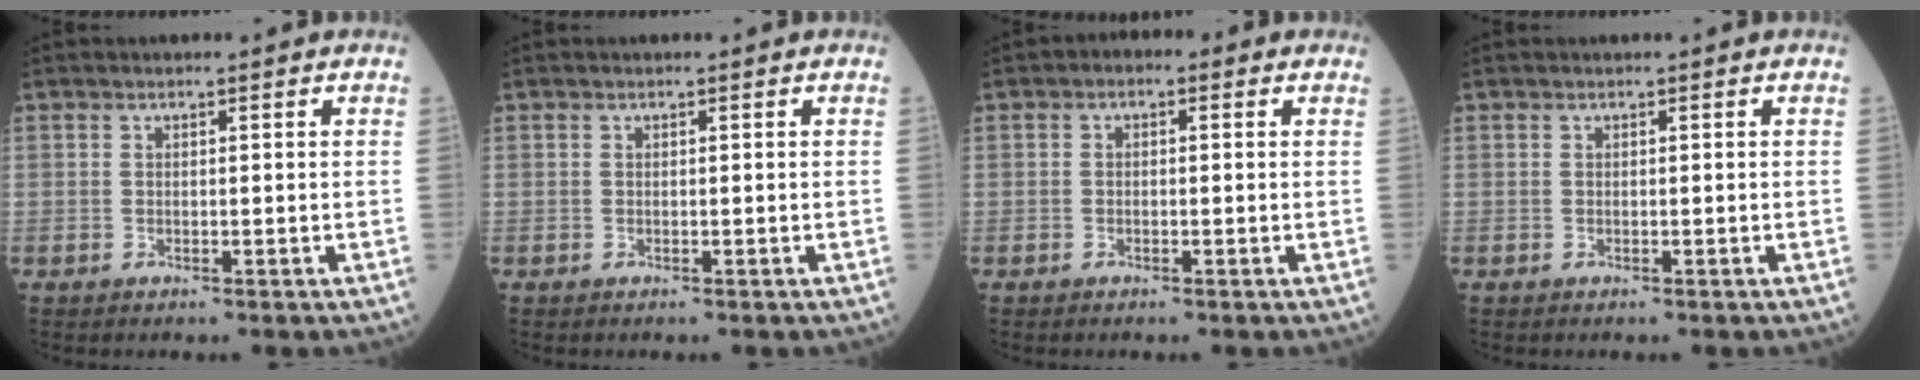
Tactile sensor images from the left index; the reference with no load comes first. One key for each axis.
{"total": 0.0}
{"total": 1.9, "fx": 0.4, "fy": 1.1, "fz": 1.5, "tx": -0.019, "ty": 0.010, "tz": -0.005}
{"total": 0.0}